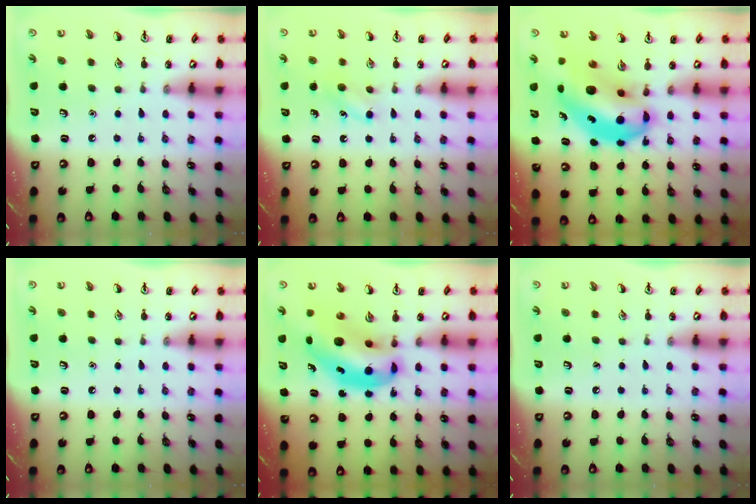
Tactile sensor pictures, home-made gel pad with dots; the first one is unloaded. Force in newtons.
{"total": 5.5, "press": 5.3, "slide": 1.6}
{"total": 10.3, "press": 9.9, "slide": 3.0}
{"total": 0.0}
{"total": 9.6, "press": 9.1, "slide": 2.9}
{"total": 0.0}